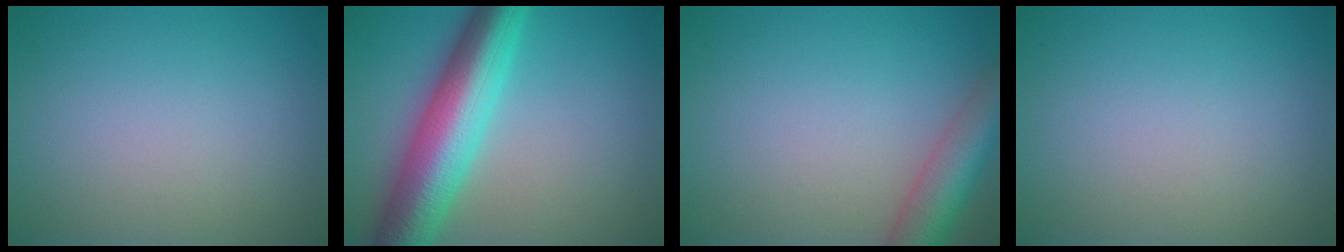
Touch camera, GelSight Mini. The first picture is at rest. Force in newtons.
{"total": 9.6, "press": 9.6, "slide": 0.1}
{"total": 5.5, "press": 5.5, "slide": 0.2}
{"total": 0.0}